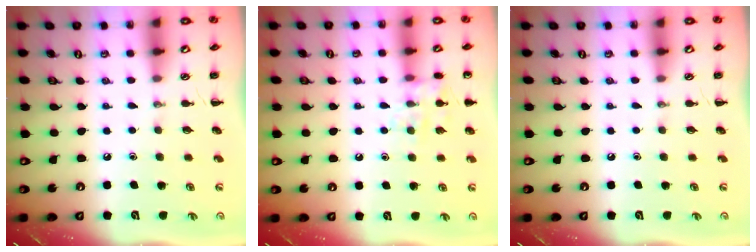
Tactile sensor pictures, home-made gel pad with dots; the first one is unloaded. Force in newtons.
{"total": 9.0, "press": 9.0, "slide": 0.8}
{"total": 0.0}